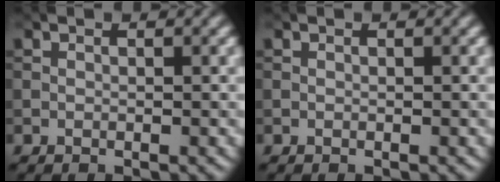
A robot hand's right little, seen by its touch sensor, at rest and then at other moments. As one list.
[{"total": 0.0}]